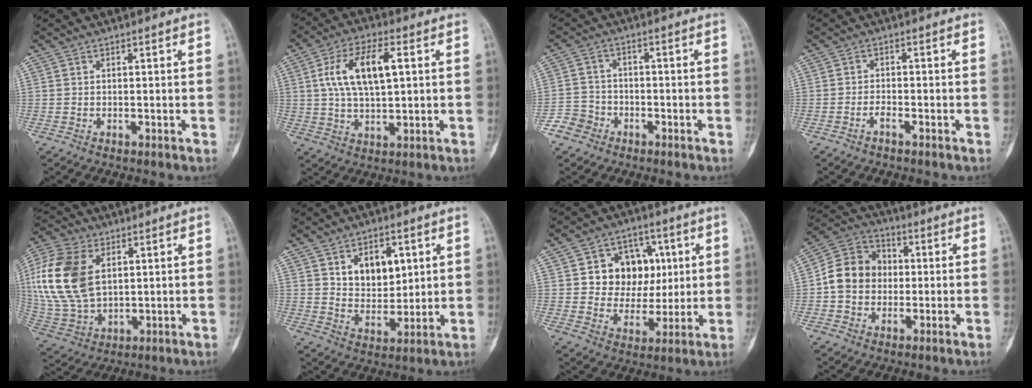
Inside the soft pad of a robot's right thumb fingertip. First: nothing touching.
{"total": 12.2, "force": [2.7, 5.4, 10.6], "torque": [-0.203, 0.009, 0.049]}
{"total": 4.8, "force": [-2.9, 3.7, 0.5], "torque": [0.011, 0.023, -0.059]}
{"total": 1.6, "force": [-1.2, 0.4, 1.0], "torque": [-0.024, 0.009, -0.024]}
{"total": 18.7, "force": [4.1, 11.8, 13.9], "torque": [-0.300, -0.008, 0.082]}
{"total": 10.1, "force": [3.4, 6.7, 6.7], "torque": [-0.069, -0.022, 0.063]}
{"total": 13.3, "force": [2.7, 11.1, 6.8], "torque": [-0.042, 0.002, 0.051]}
{"total": 11.3, "force": [-0.3, 9.7, 5.8], "torque": [-0.081, 0.031, -0.018]}